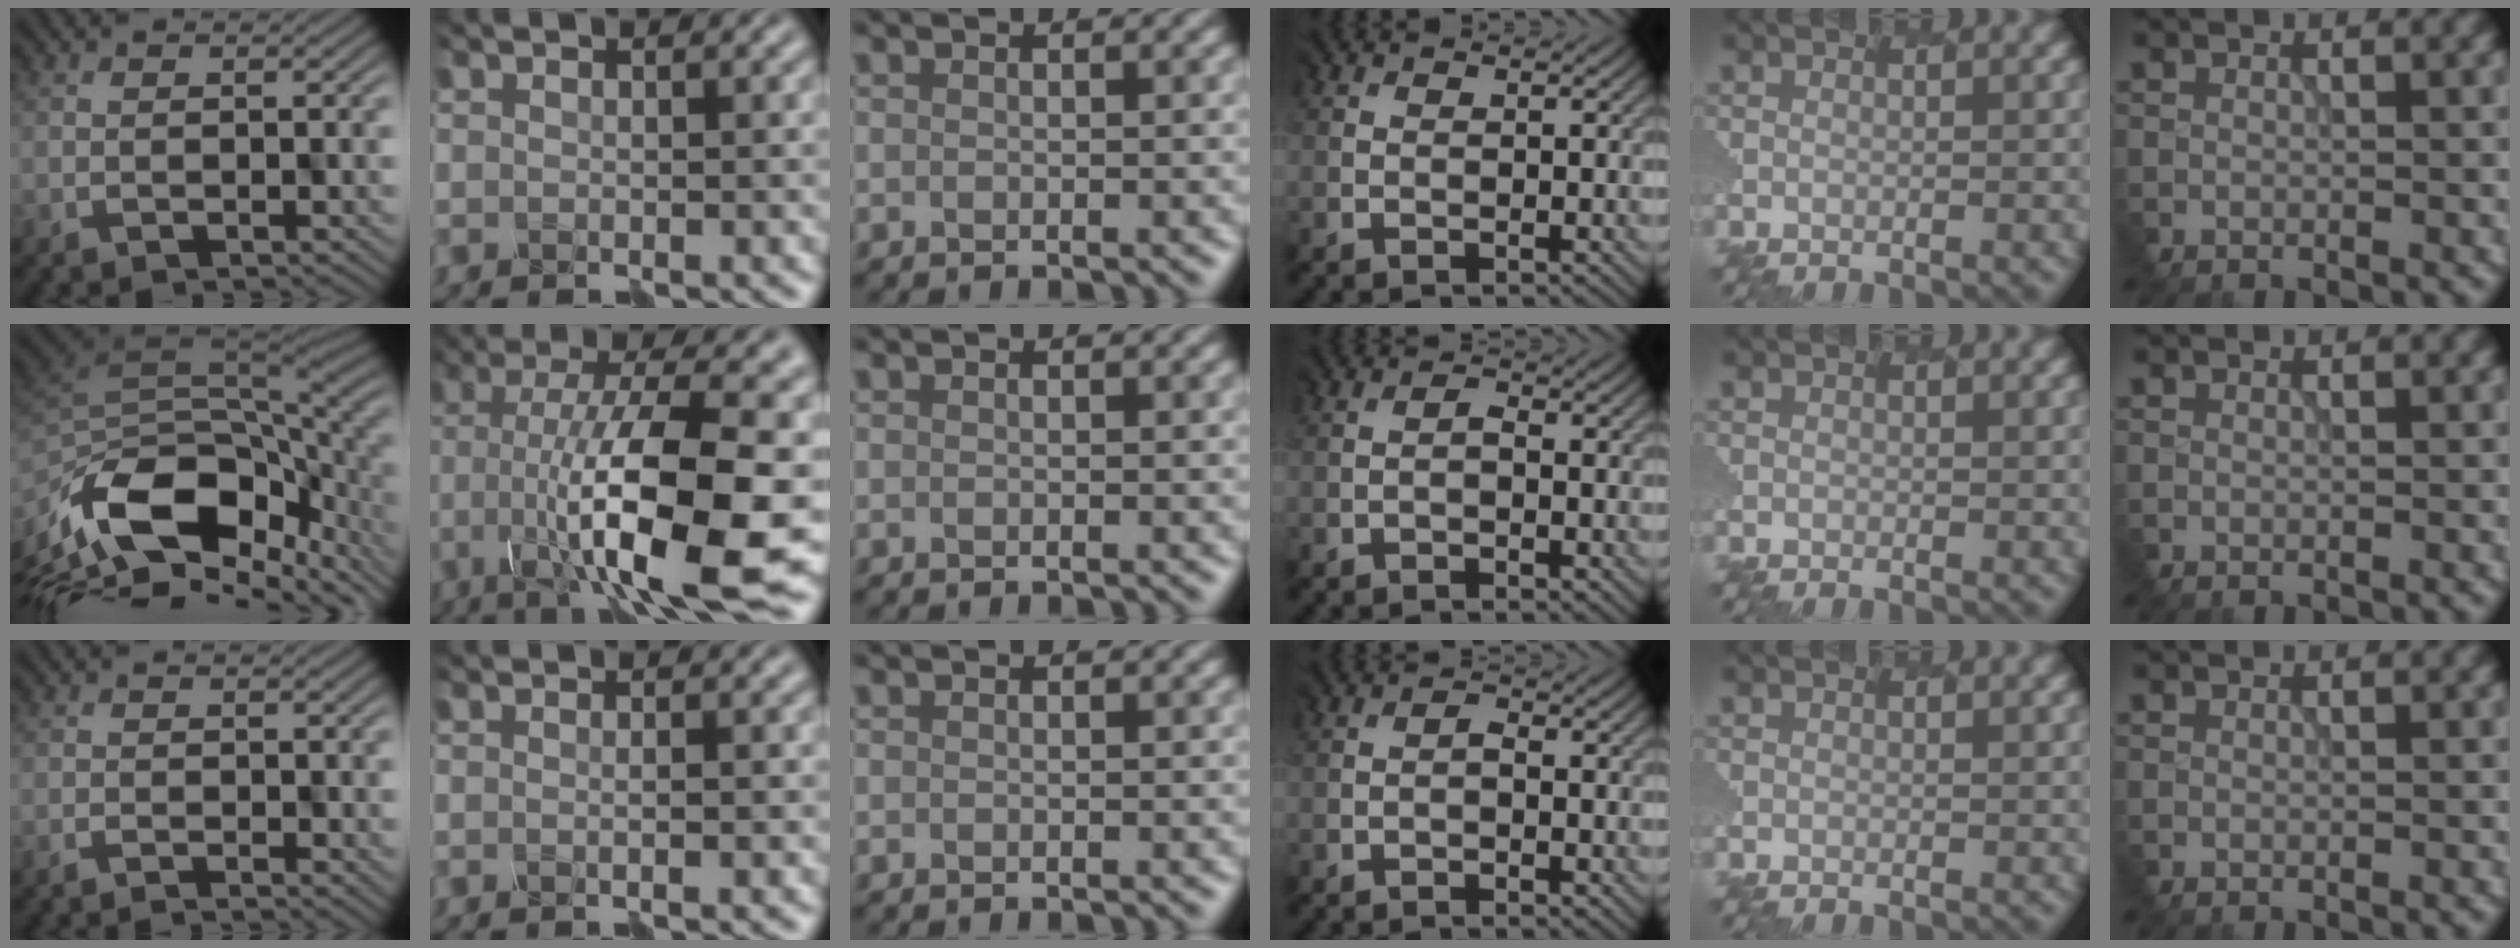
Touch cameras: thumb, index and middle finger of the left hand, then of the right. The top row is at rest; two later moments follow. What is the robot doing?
{"motion": "disassemble", "object": "hinged jar"}